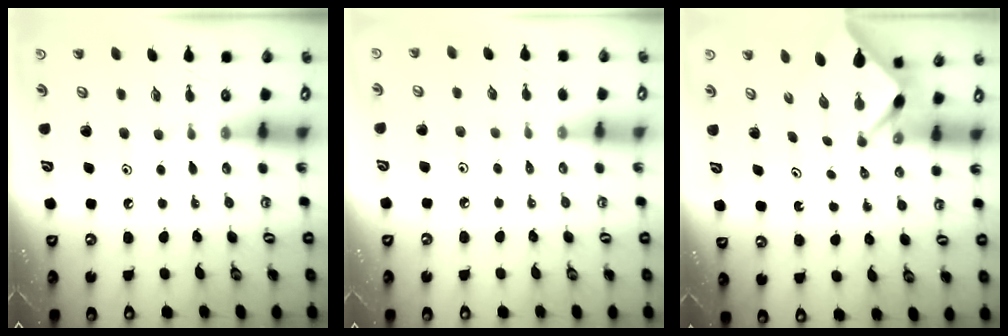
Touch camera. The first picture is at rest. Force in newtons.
{"total": 2.0, "press": 2.0, "slide": 0.5}
{"total": 2.6, "press": 2.5, "slide": 0.4}